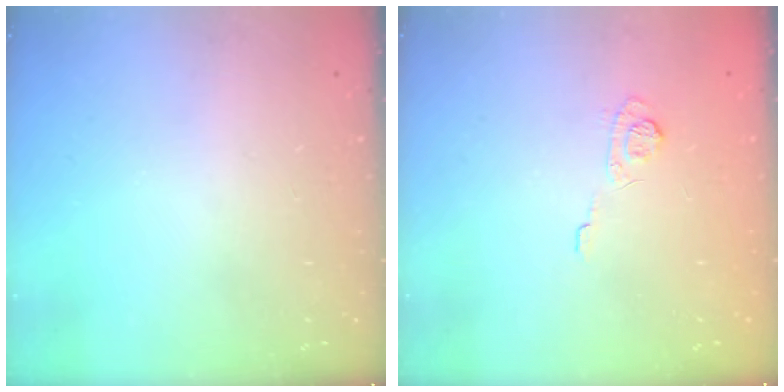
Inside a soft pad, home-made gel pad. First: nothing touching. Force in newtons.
{"total": 6.2, "press": 6.1, "slide": 1.5}